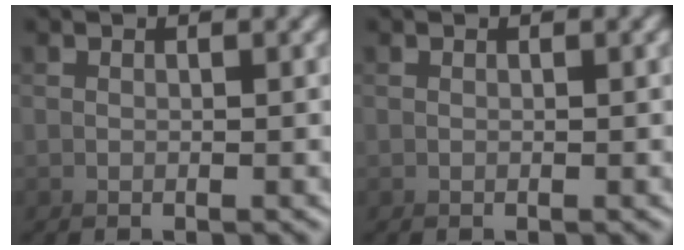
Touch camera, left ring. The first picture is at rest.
{"total": 0.0}